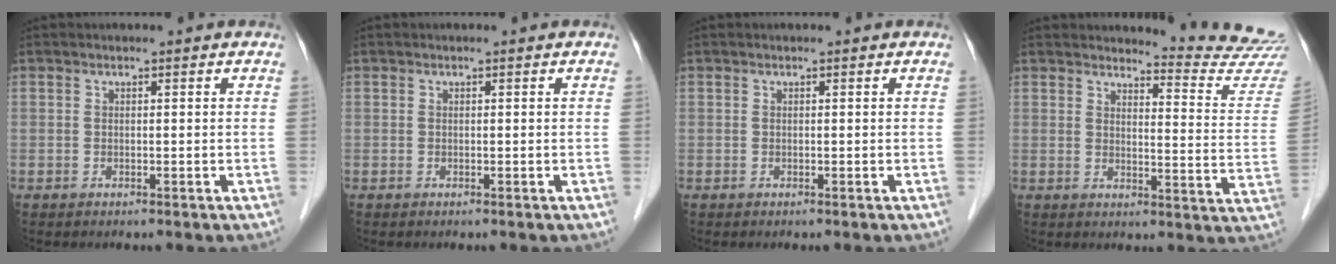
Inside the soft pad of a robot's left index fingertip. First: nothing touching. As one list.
[{"total": 0.0}, {"total": 0.0}, {"total": 12.0, "force": [11.9, -1.4, 0.2], "torque": [-0.001, -0.117, 0.123]}]